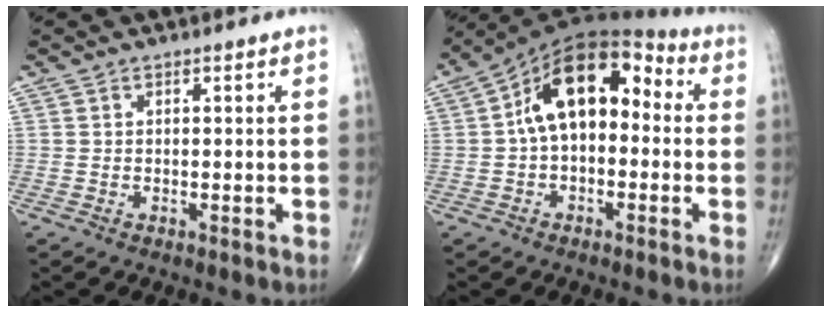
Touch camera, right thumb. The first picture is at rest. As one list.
[{"total": 14.2, "force": [0.8, 8.7, 11.2], "torque": [-0.153, 0.050, -0.003]}]